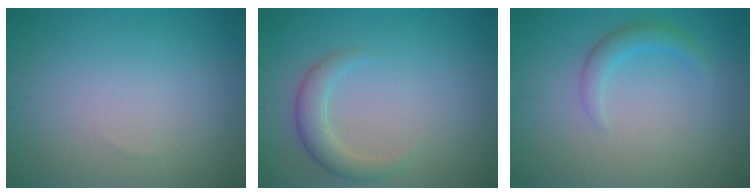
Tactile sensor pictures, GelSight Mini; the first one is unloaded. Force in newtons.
{"total": 2.6, "press": 2.6, "slide": 0.2}
{"total": 1.9, "press": 1.9, "slide": 0.1}